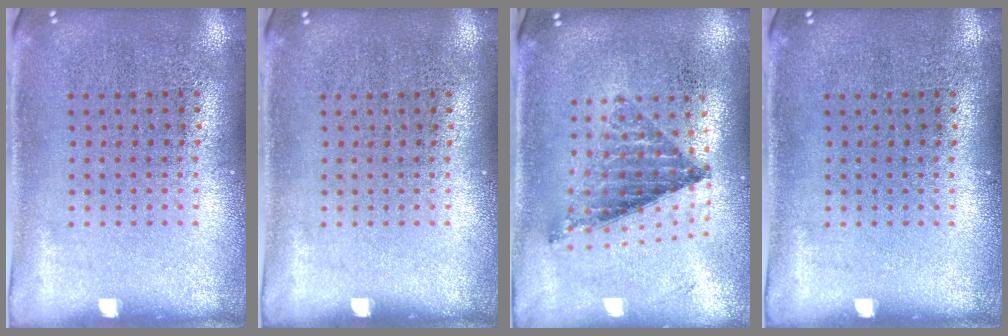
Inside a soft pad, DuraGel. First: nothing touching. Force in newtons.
{"total": 0.0}
{"total": 0.8, "press": 0.8, "slide": 0.2}
{"total": 0.0}